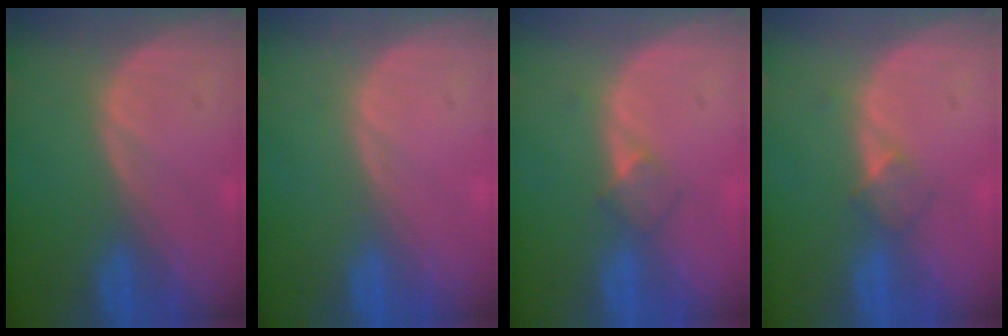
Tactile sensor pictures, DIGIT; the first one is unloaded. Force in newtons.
{"total": 0.0}
{"total": 2.3, "press": 2.0, "slide": 1.1}
{"total": 2.3, "press": 2.0, "slide": 1.1}